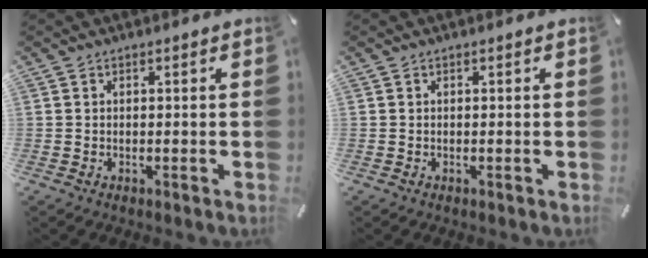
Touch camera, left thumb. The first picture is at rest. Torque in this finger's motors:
{"motor_torque": [0.00, 0.00, 0.00, 0.00, 0.00]}